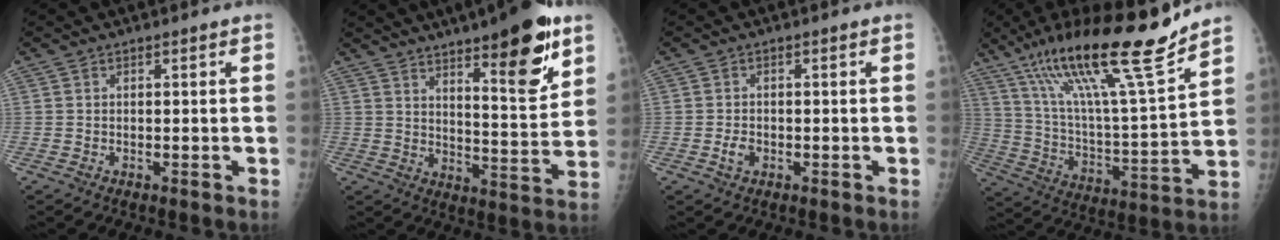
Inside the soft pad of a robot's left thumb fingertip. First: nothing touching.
{"total": 16.8, "force": [9.9, 4.1, 12.9], "torque": [-0.158, -0.059, 0.150]}
{"total": 2.2, "force": [-0.7, 1.6, 1.3], "torque": [-0.020, 0.003, -0.013]}
{"total": 23.9, "force": [16.7, 2.8, 16.9], "torque": [-0.271, -0.065, 0.292]}